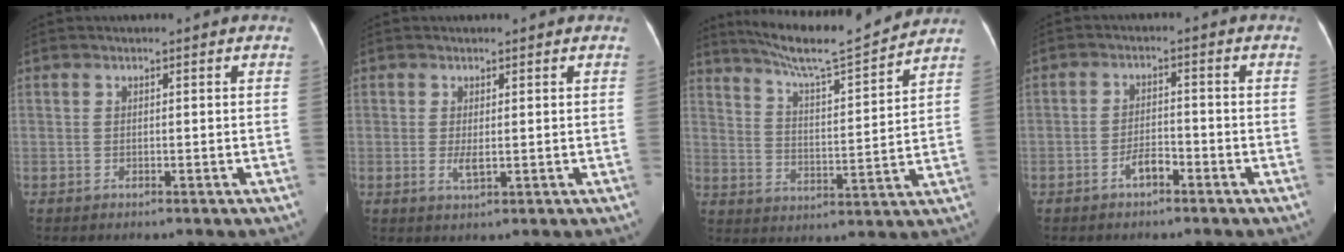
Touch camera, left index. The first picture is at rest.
{"total": 2.8, "force": [0.4, 0.7, 2.7], "torque": [-0.052, -0.004, 0.013]}
{"total": 14.8, "force": [13.6, -0.3, 5.7], "torque": [-0.105, 0.000, 0.210]}
{"total": 2.8, "force": [-1.8, 1.0, 1.9], "torque": [-0.034, 0.003, -0.034]}